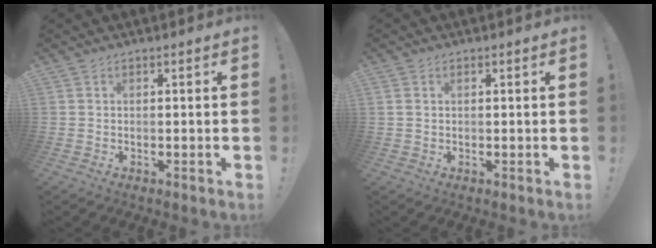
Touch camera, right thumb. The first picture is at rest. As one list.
[{"total": 0.9, "force": [0.5, 0.5, 0.5], "torque": [-0.018, 0.005, 0.010]}]